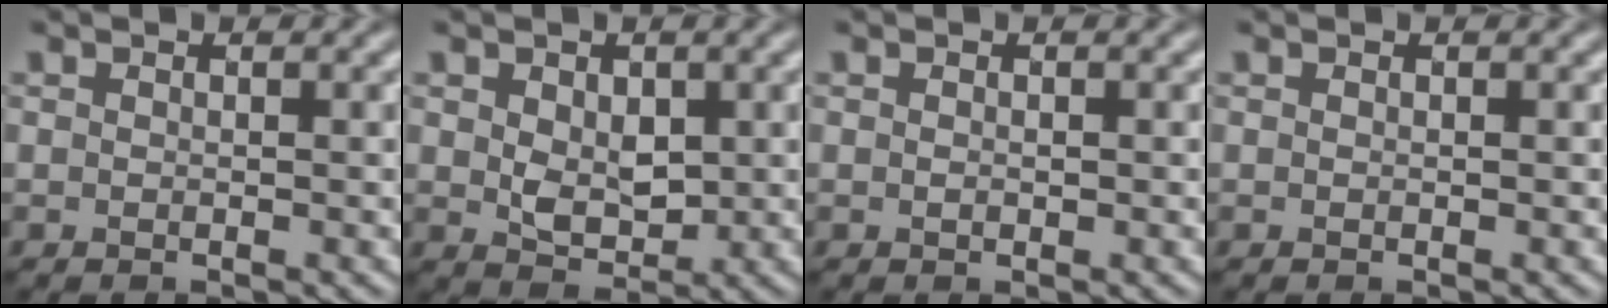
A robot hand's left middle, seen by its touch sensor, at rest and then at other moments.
{"total": 3.5, "force": [0.4, 2.4, 2.5], "torque": [-0.047, -0.006, 0.011]}
{"total": 0.5, "force": [0.0, 0.3, 0.4], "torque": [-0.008, 0.000, 0.001]}
{"total": 0.0}